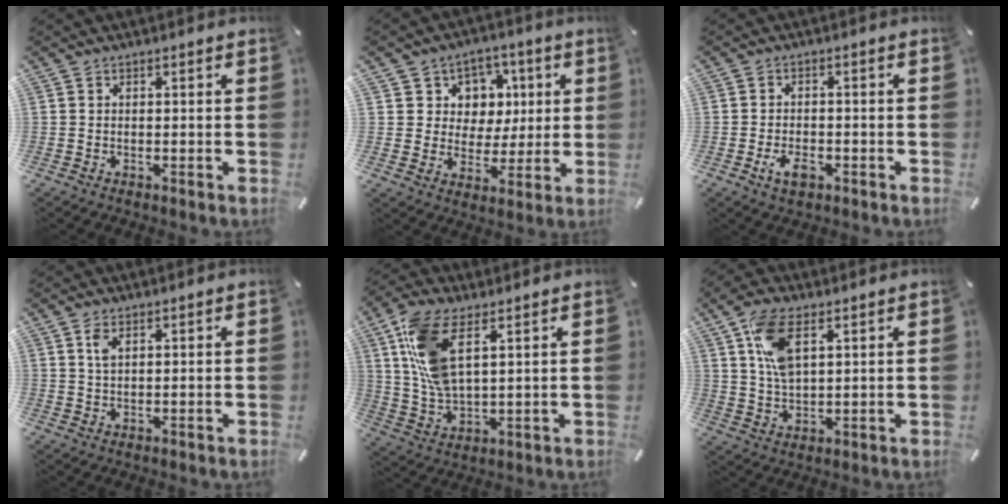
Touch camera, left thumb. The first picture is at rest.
{"total": 9.0, "force": [1.7, 8.8, 0.8], "torque": [-0.003, -0.016, 0.034]}
{"total": 4.4, "force": [-2.1, 2.4, 3.0], "torque": [-0.067, 0.004, -0.040]}
{"total": 2.4, "force": [1.1, 1.0, 1.8], "torque": [-0.041, 0.003, 0.019]}
{"total": 11.8, "force": [5.1, 5.6, 9.1], "torque": [-0.209, -0.010, 0.093]}
{"total": 10.1, "force": [4.1, 5.1, 7.7], "torque": [-0.174, 0.000, 0.075]}